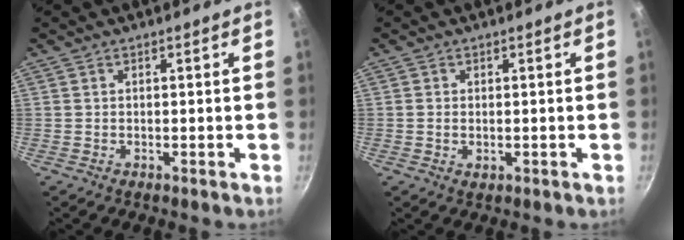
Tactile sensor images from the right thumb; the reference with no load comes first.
{"total": 1.4, "force": [-0.1, 1.0, 1.0], "torque": [-0.017, -0.002, -0.002]}